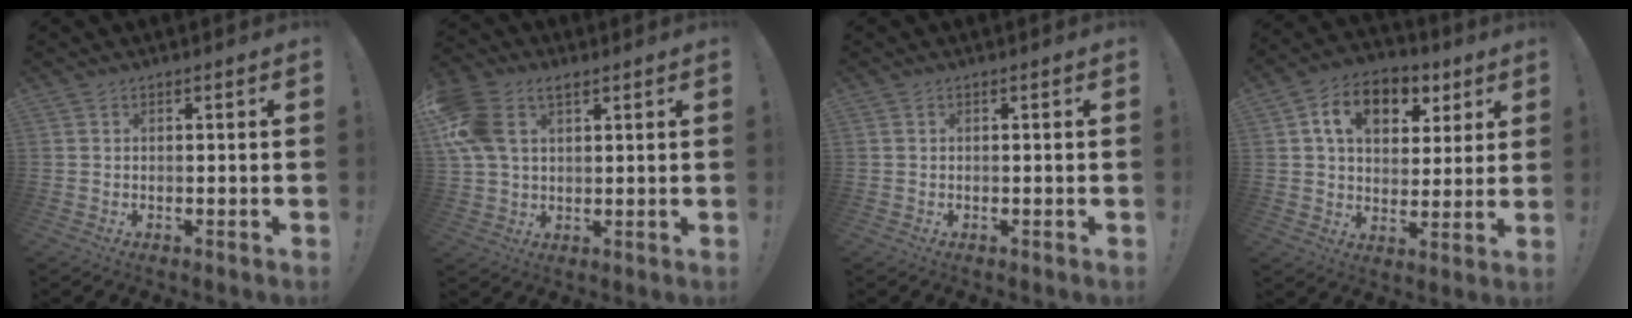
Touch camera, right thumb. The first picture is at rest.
{"total": 11.1, "force": [4.7, 7.1, 7.1], "torque": [-0.144, -0.010, 0.093]}
{"total": 0.0}
{"total": 13.4, "force": [5.9, 9.3, 7.8], "torque": [-0.119, -0.015, 0.108]}